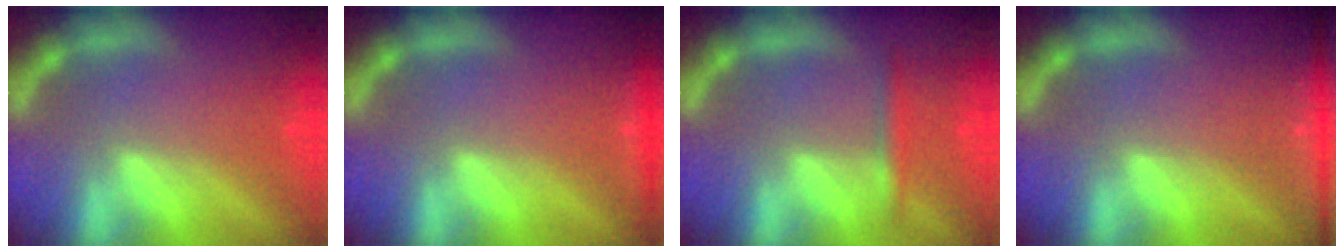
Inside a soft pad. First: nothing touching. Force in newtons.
{"total": 1.4}
{"total": 1.9}
{"total": 6.0}